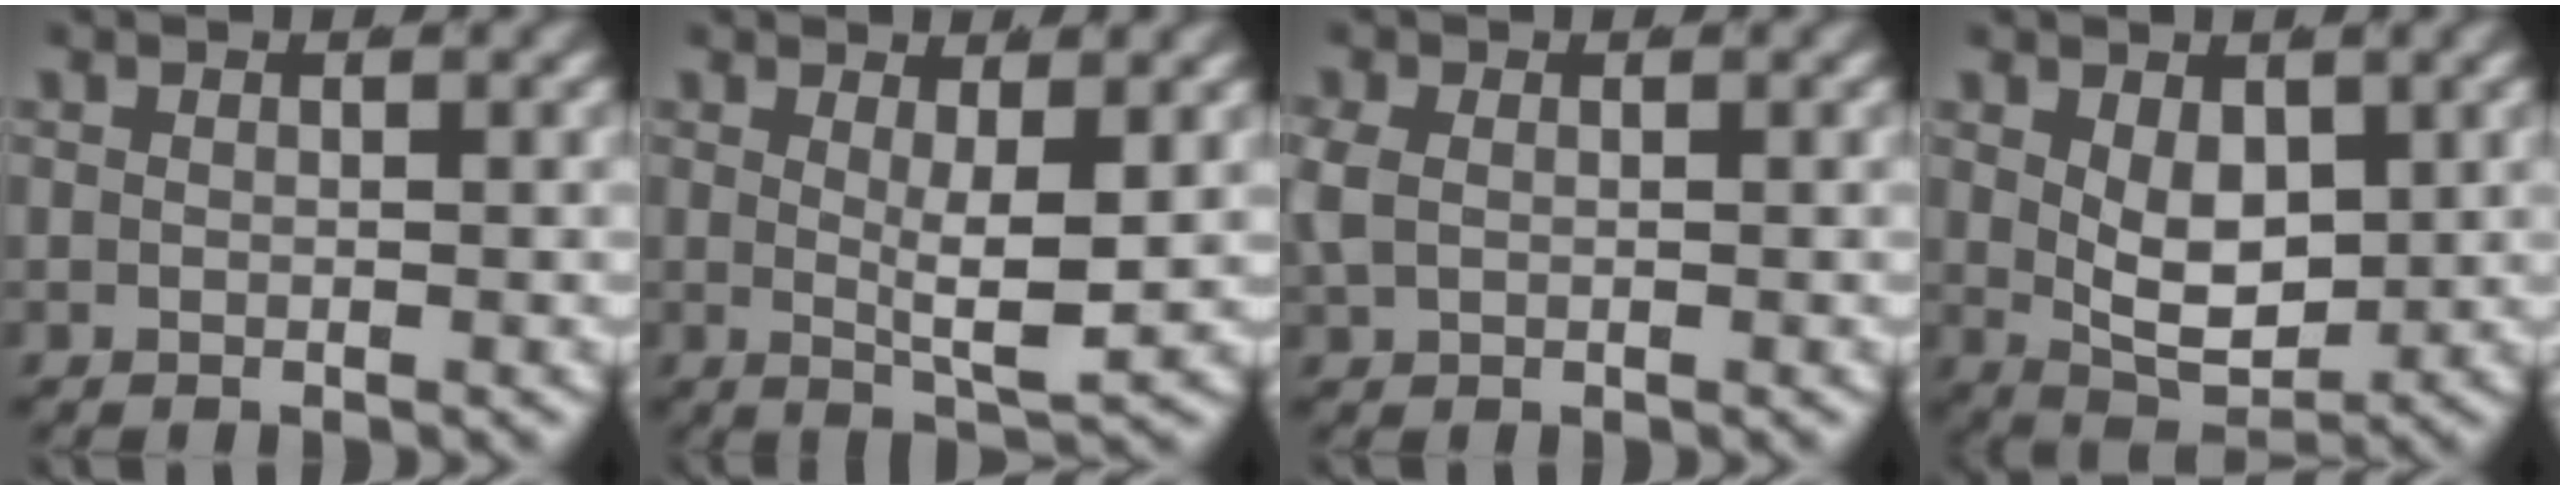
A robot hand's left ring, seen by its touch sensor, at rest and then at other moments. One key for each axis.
{"total": 3.5, "fx": 0.8, "fy": 0.3, "fz": 3.4, "tx": -0.060, "ty": -0.020, "tz": 0.021}
{"total": 1.7, "fx": 0.2, "fy": 1.3, "fz": 1.0, "tx": -0.041, "ty": -0.005, "tz": 0.013}
{"total": 5.1, "fx": 0.3, "fy": 3.3, "fz": 4.0, "tx": -0.072, "ty": -0.029, "tz": 0.020}